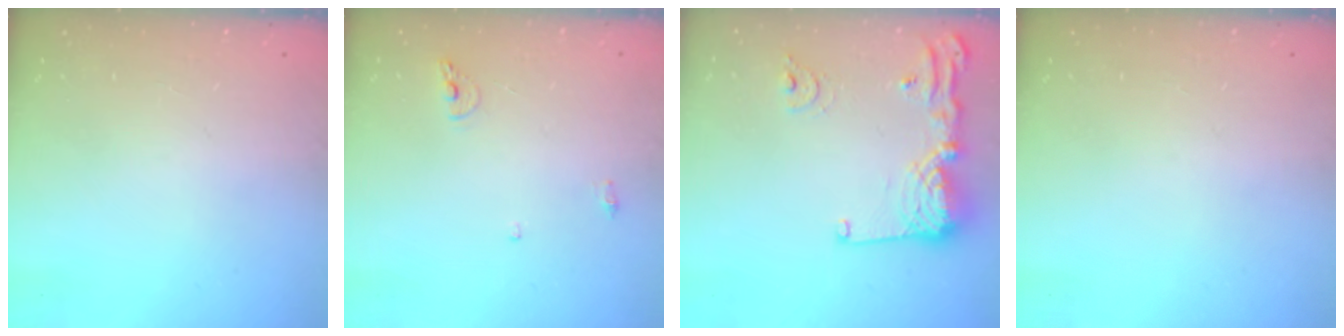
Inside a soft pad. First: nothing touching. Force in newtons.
{"total": 6.6, "press": 6.6, "slide": 0.7}
{"total": 15.0, "press": 14.9, "slide": 1.6}
{"total": 0.0}